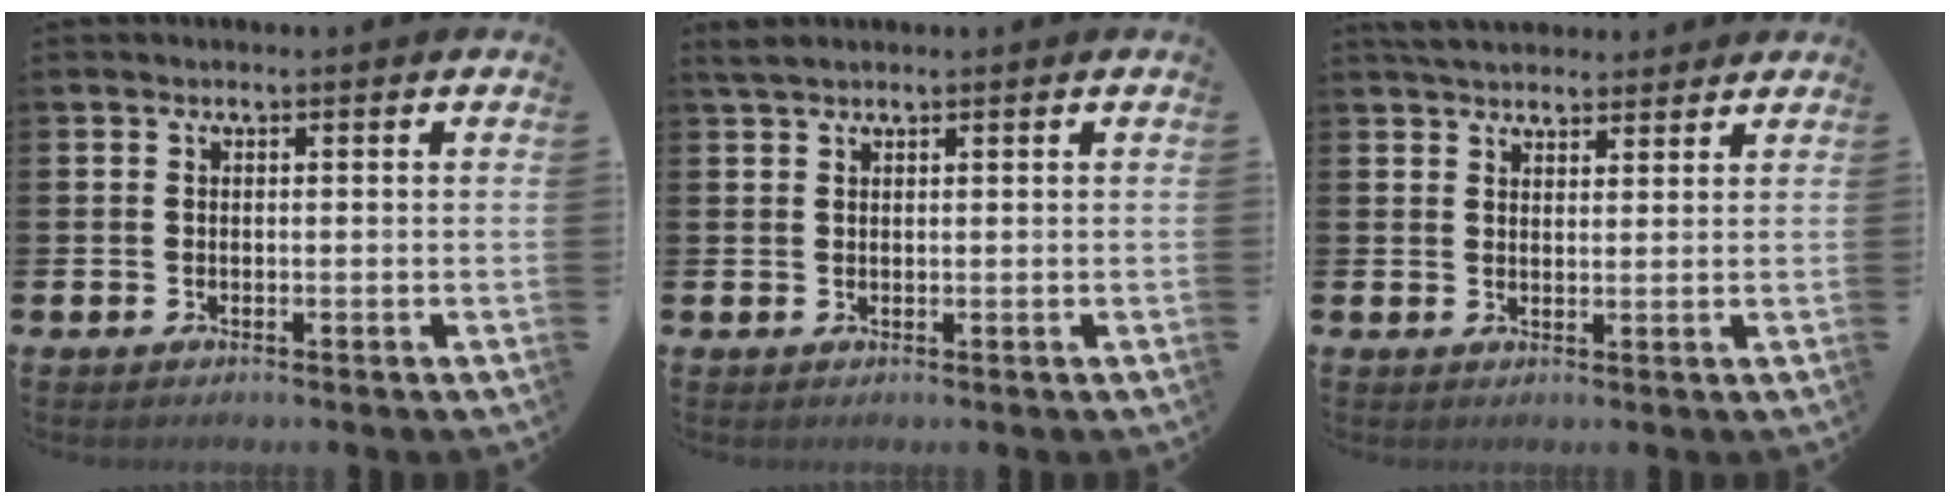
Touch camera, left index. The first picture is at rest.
{"total": 1.5, "force": [1.4, 0.4, 0.6], "torque": [-0.012, 0.003, 0.025]}
{"total": 3.9, "force": [3.8, 1.1, 0.3], "torque": [-0.010, -0.013, 0.071]}